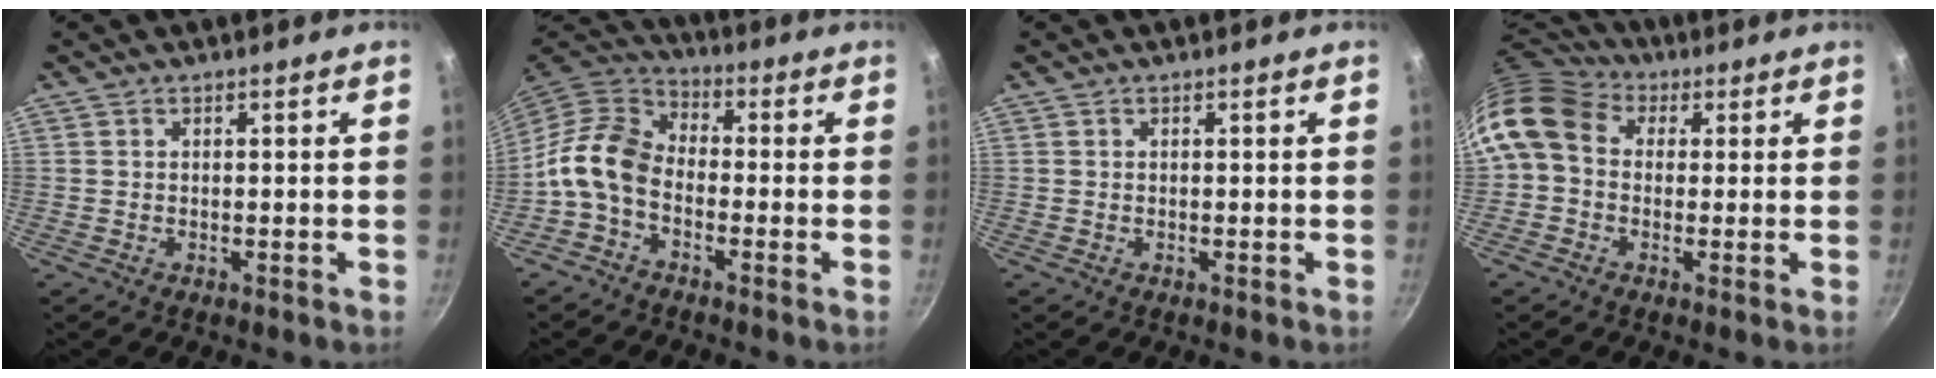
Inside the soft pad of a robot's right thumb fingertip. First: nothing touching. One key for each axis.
{"total": 8.9, "fx": -2.9, "fy": 6.0, "fz": 6.0, "tx": -0.113, "ty": 0.042, "tz": -0.079}
{"total": 0.0}
{"total": 11.8, "fx": 2.1, "fy": 9.4, "fz": 6.8, "tx": -0.128, "ty": 0.023, "tz": 0.017}